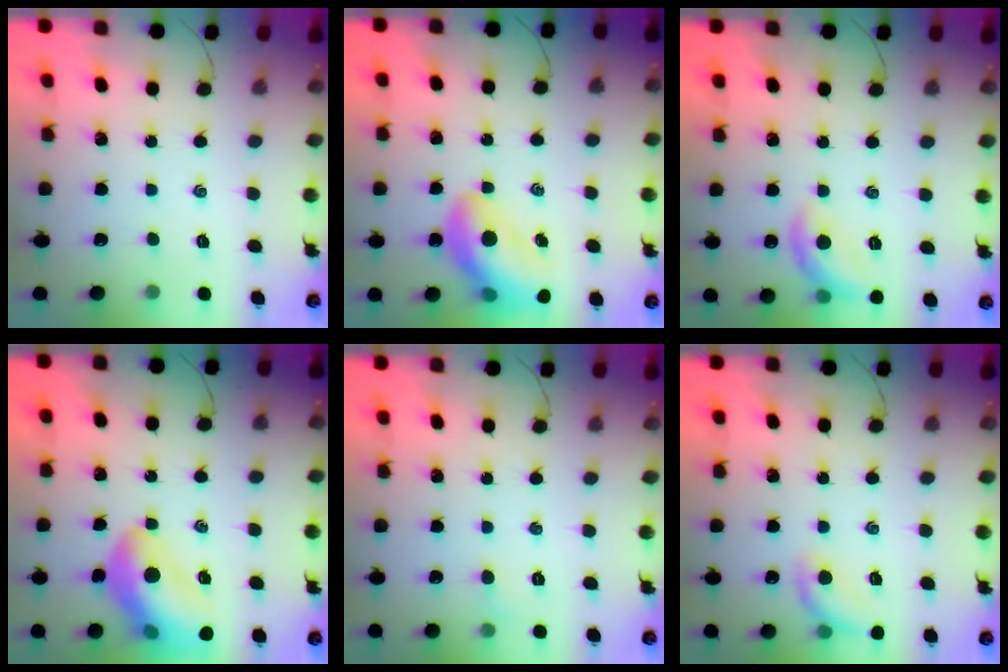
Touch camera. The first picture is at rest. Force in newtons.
{"total": 14.1, "press": 13.6, "slide": 3.8}
{"total": 9.8, "press": 9.8, "slide": 0.4}
{"total": 15.1, "press": 14.7, "slide": 3.5}
{"total": 2.8, "press": 2.6, "slide": 1.0}
{"total": 9.4, "press": 9.2, "slide": 1.8}